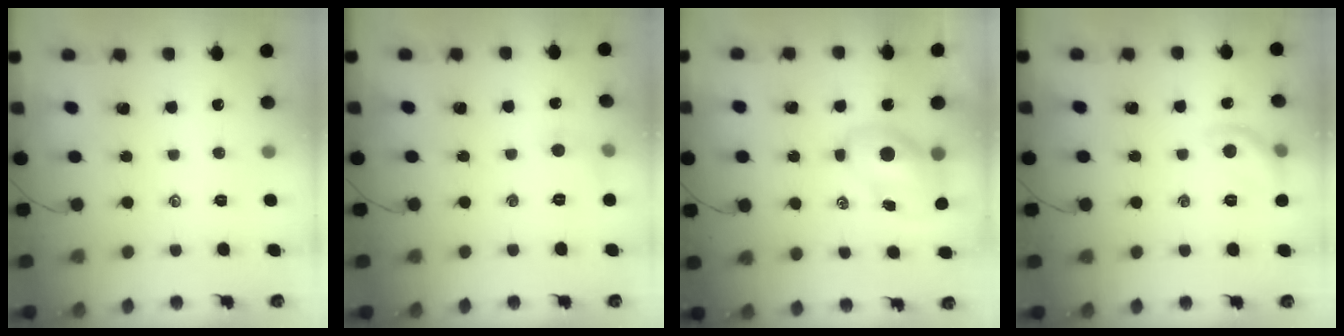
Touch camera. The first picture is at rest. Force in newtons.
{"total": 5.0, "press": 4.8, "slide": 1.6}
{"total": 7.2, "press": 7.1, "slide": 1.2}
{"total": 8.9, "press": 8.9, "slide": 0.6}